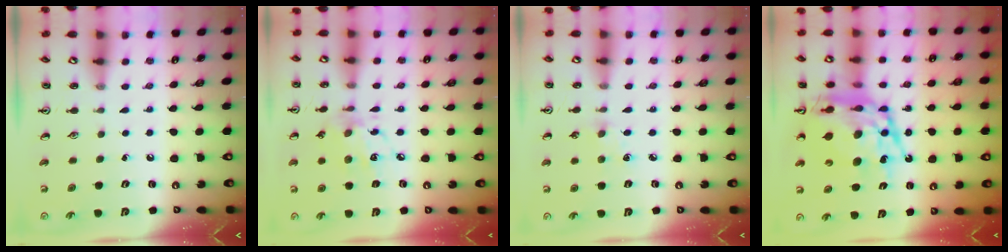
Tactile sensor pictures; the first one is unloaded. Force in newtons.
{"total": 9.7, "press": 9.7, "slide": 0.7}
{"total": 5.2, "press": 5.1, "slide": 0.6}
{"total": 21.4, "press": 21.3, "slide": 2.0}